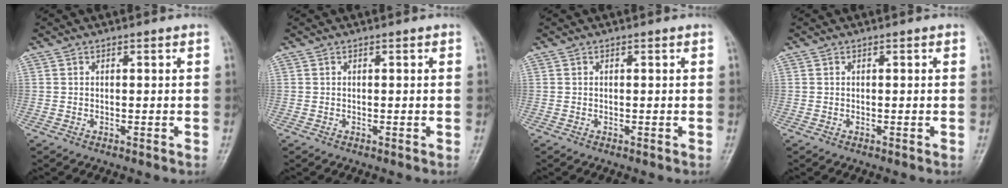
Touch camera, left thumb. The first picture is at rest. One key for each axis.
{"total": 0.0}
{"total": 0.0}
{"total": 0.0}